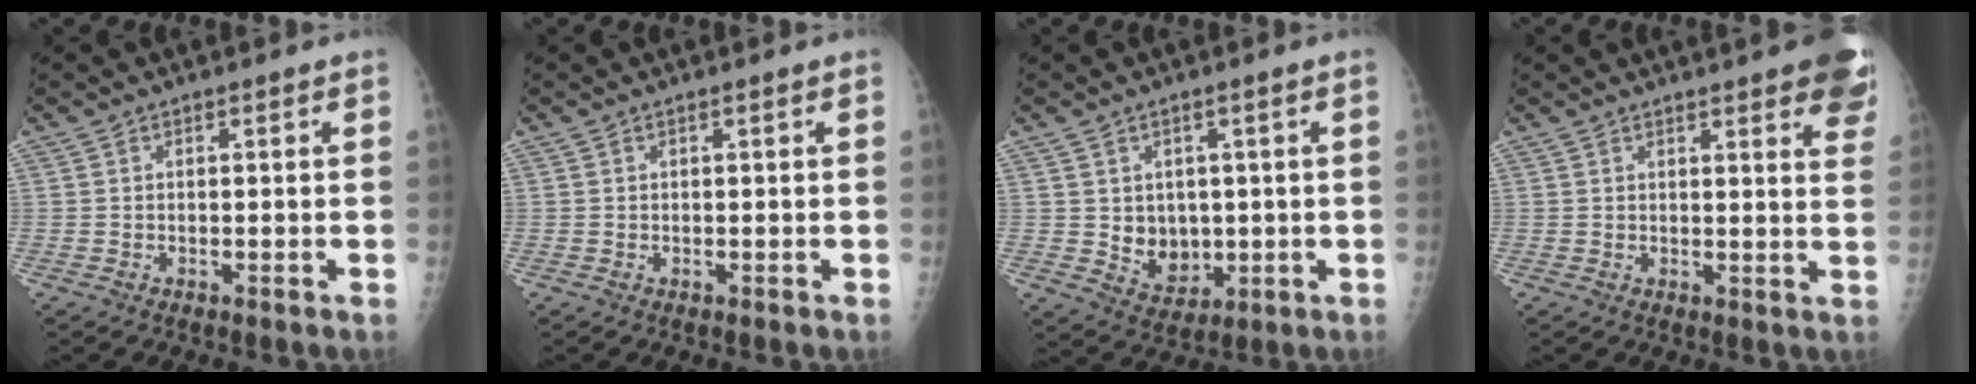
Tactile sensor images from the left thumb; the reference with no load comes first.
{"total": 0.0}
{"total": 6.5, "force": [0.2, 5.2, 3.9], "torque": [-0.031, -0.012, 0.022]}
{"total": 13.0, "force": [8.3, 3.2, 9.5], "torque": [-0.093, -0.028, 0.084]}